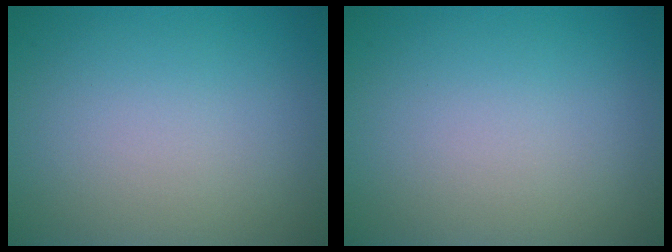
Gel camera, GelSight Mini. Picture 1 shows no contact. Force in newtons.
{"total": 0.0}